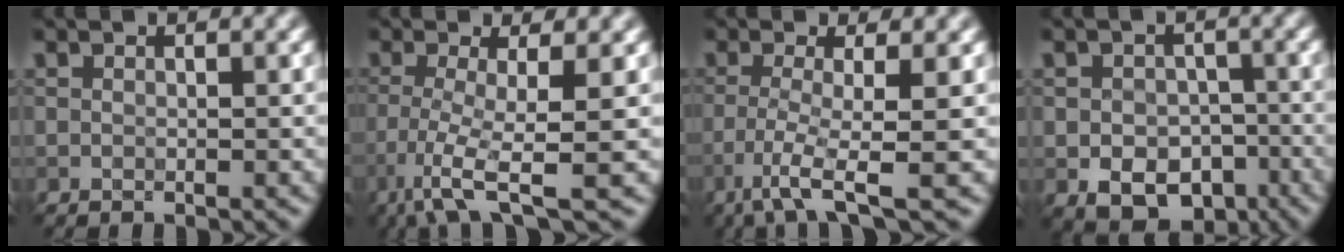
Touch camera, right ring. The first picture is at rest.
{"total": 5.4, "force": [-2.5, 0.8, 4.7], "torque": [-0.091, -0.006, -0.061]}
{"total": 4.6, "force": [-2.3, 0.4, 3.9], "torque": [-0.077, -0.008, -0.055]}
{"total": 6.7, "force": [-2.8, 5.1, 3.3], "torque": [-0.037, -0.007, -0.044]}